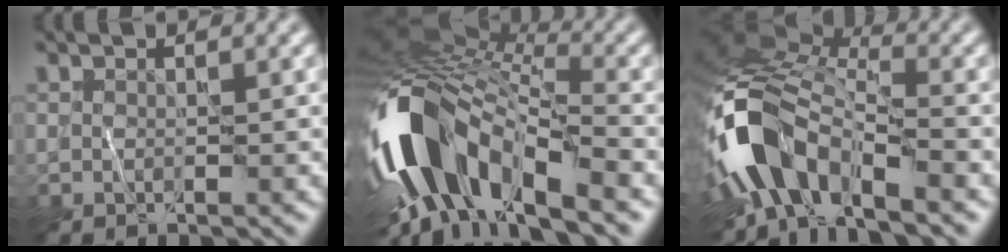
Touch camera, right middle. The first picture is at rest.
{"total": 13.2, "force": [-5.3, 6.1, 10.4], "torque": [-0.202, 0.008, -0.105]}
{"total": 8.7, "force": [-5.1, 4.2, 5.7], "torque": [-0.106, 0.006, -0.113]}